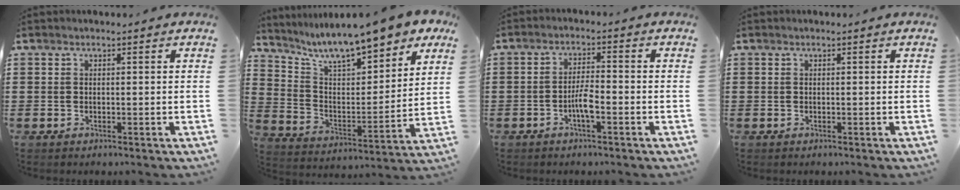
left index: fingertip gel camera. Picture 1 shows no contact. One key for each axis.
{"total": 10.1, "fx": 9.0, "fy": 1.1, "fz": 4.6, "tx": -0.117, "ty": -0.054, "tz": 0.149}
{"total": 3.9, "fx": -1.6, "fy": 0.7, "fz": 3.5, "tx": -0.074, "ty": 0.001, "tz": -0.033}
{"total": 0.0}